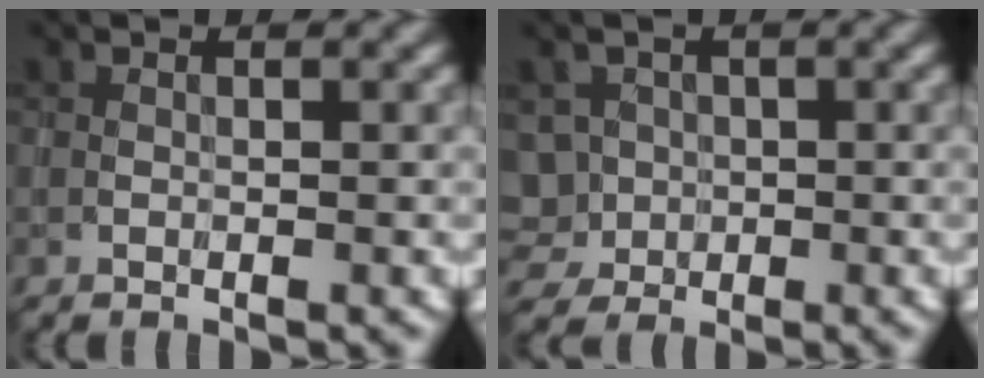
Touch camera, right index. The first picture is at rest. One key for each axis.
{"total": 3.7, "fx": -0.8, "fy": 3.5, "fz": 0.9, "tx": -0.007, "ty": 0.010, "tz": -0.017}